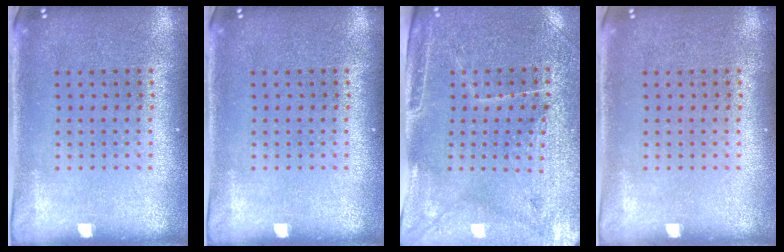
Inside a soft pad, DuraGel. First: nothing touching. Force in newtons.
{"total": 0.0}
{"total": 3.3, "press": 3.1, "slide": 1.1}
{"total": 0.0}